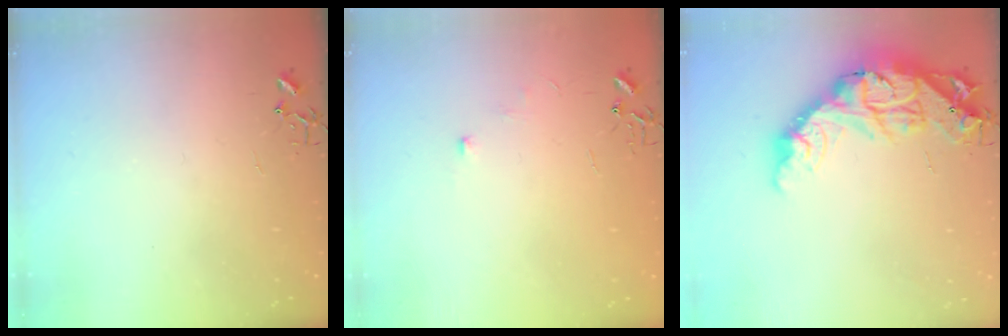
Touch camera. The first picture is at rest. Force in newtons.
{"total": 5.4, "press": 5.3, "slide": 0.7}
{"total": 21.4, "press": 21.3, "slide": 2.0}